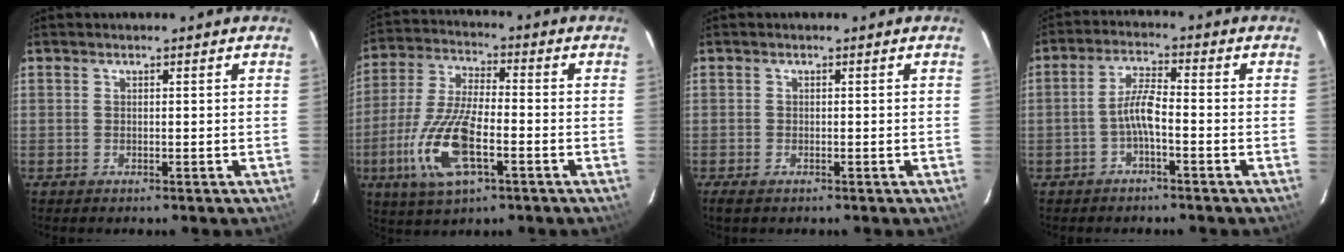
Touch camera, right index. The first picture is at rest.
{"total": 14.7, "force": [-5.3, 5.3, 12.7], "torque": [-0.276, -0.012, -0.102]}
{"total": 1.7, "force": [-1.1, 0.8, 0.9], "torque": [-0.017, -0.005, -0.021]}
{"total": 4.4, "force": [-1.9, 0.7, 3.9], "torque": [-0.083, 0.012, -0.037]}